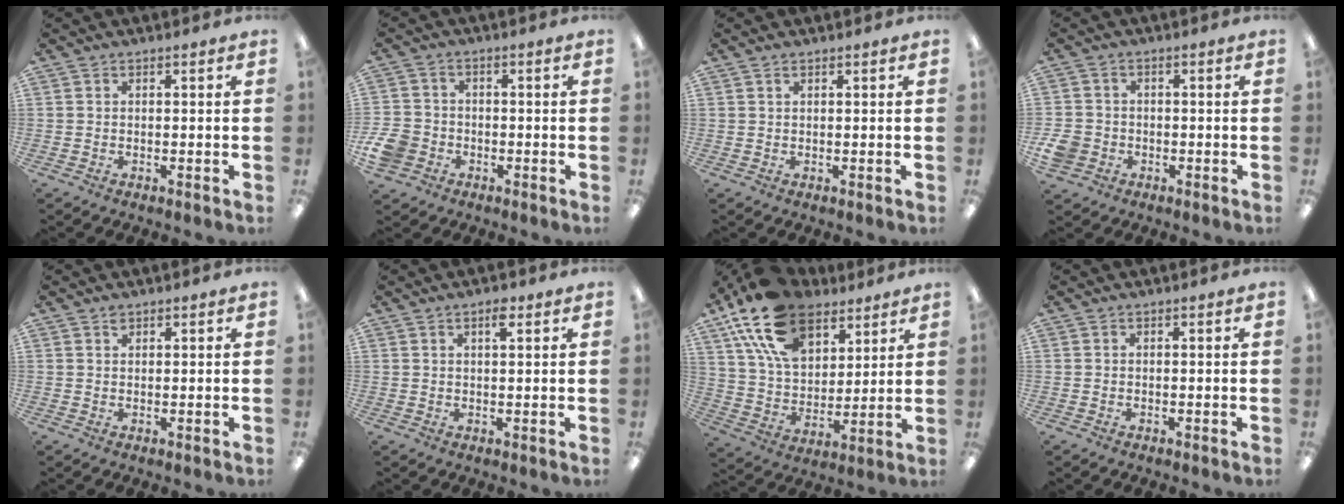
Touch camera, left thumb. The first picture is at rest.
{"total": 6.8, "force": [-2.5, 5.5, 3.1], "torque": [-0.083, 0.017, -0.048]}
{"total": 0.9, "force": [0.6, 0.4, 0.5], "torque": [-0.013, 0.002, 0.010]}
{"total": 4.8, "force": [-1.7, 4.1, 1.8], "torque": [-0.050, 0.007, -0.033]}
{"total": 1.2, "force": [0.9, 0.6, 0.4], "torque": [-0.010, -0.001, 0.018]}
{"total": 2.7, "force": [1.8, 0.8, 1.9], "torque": [-0.026, -0.003, 0.027]}
{"total": 20.9, "force": [12.6, 12.1, 11.4], "torque": [-0.220, -0.049, 0.230]}
{"total": 0.0}